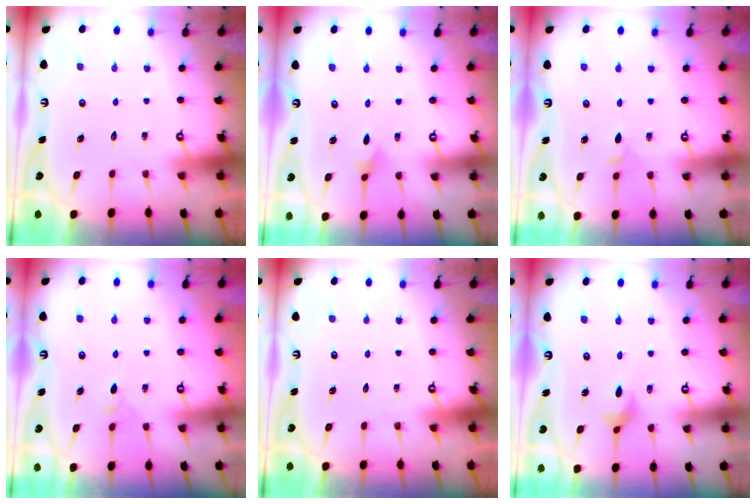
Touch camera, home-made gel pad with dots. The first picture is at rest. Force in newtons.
{"total": 2.6, "press": 2.5, "slide": 0.5}
{"total": 3.1, "press": 3.0, "slide": 0.8}
{"total": 2.5, "press": 2.4, "slide": 0.6}
{"total": 0.0}
{"total": 2.8, "press": 2.8, "slide": 0.1}